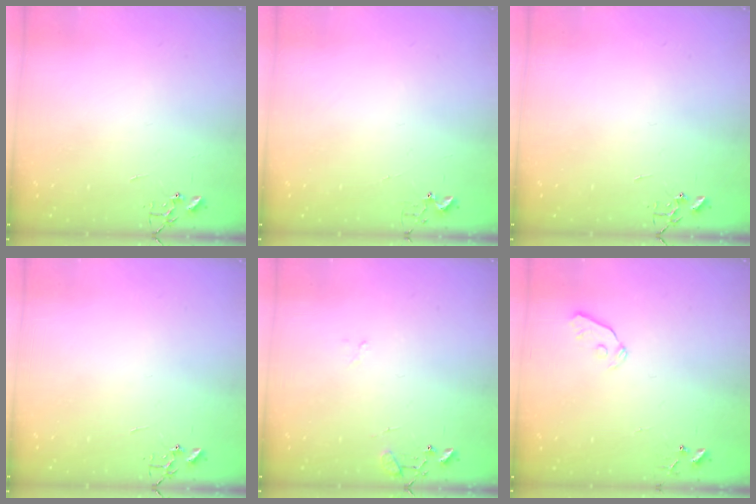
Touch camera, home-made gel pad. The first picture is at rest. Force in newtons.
{"total": 2.9, "press": 2.9, "slide": 0.3}
{"total": 0.0}
{"total": 0.0}
{"total": 9.3, "press": 9.3, "slide": 0.7}
{"total": 5.2, "press": 5.2, "slide": 0.6}